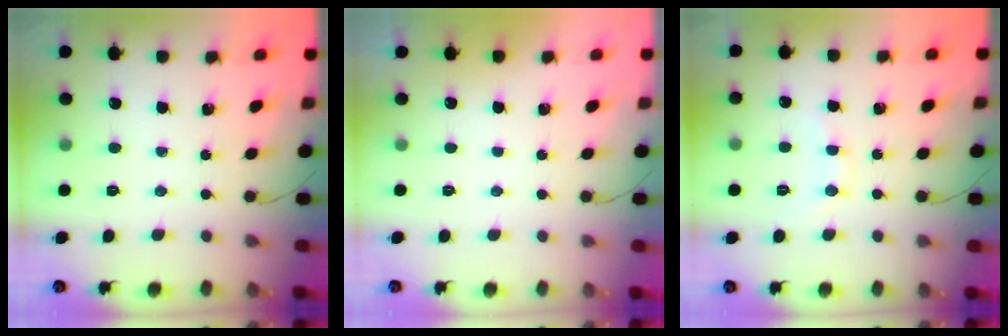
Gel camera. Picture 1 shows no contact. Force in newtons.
{"total": 3.0, "press": 3.0, "slide": 0.1}
{"total": 6.7, "press": 6.5, "slide": 1.8}